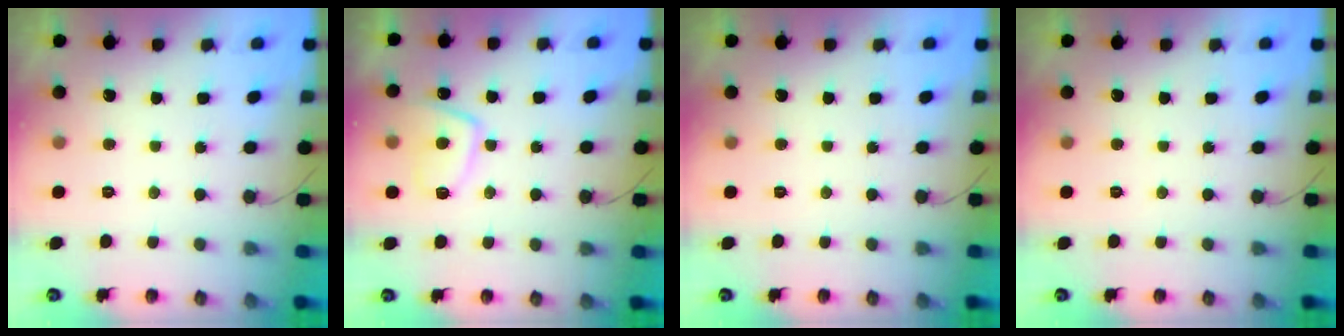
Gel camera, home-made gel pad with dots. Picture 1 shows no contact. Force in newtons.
{"total": 9.3, "press": 9.2, "slide": 1.2}
{"total": 0.0}
{"total": 0.0}